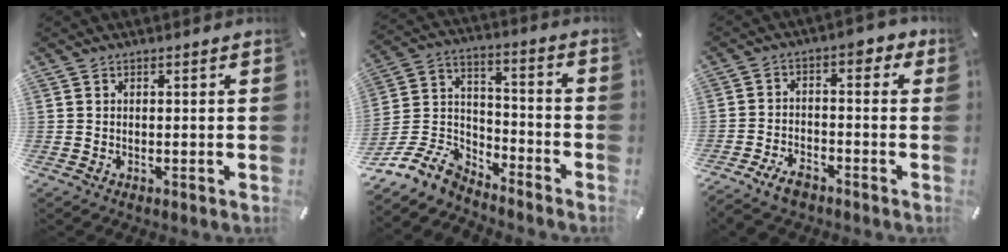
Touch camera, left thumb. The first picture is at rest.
{"total": 11.6, "force": [-9.4, 5.6, 3.8], "torque": [-0.082, 0.038, -0.181]}
{"total": 7.6, "force": [-4.2, 4.8, 4.2], "torque": [-0.066, 0.026, -0.078]}